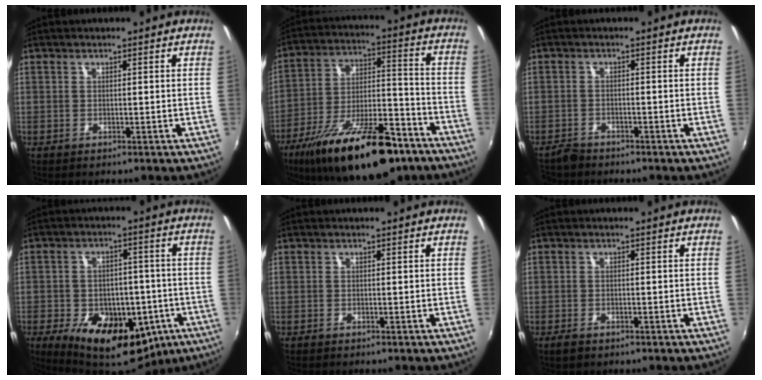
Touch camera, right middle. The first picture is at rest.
{"total": 25.1, "force": [-16.4, 9.3, 16.6], "torque": [-0.287, -0.019, -0.250]}
{"total": 2.6, "force": [-2.3, 1.1, 0.1], "torque": [-0.013, 0.001, -0.047]}
{"total": 19.1, "force": [-8.7, 11.6, 12.4], "torque": [-0.228, -0.013, -0.112]}
{"total": 0.0}
{"total": 2.1, "force": [-1.4, 1.1, 1.1], "torque": [-0.023, -0.006, -0.026]}